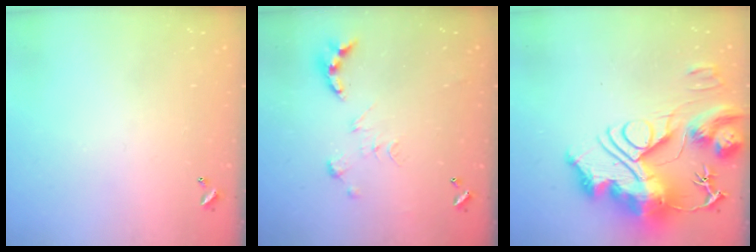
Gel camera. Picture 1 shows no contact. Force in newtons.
{"total": 0.0}
{"total": 0.5, "press": 0.5, "slide": 0.0}